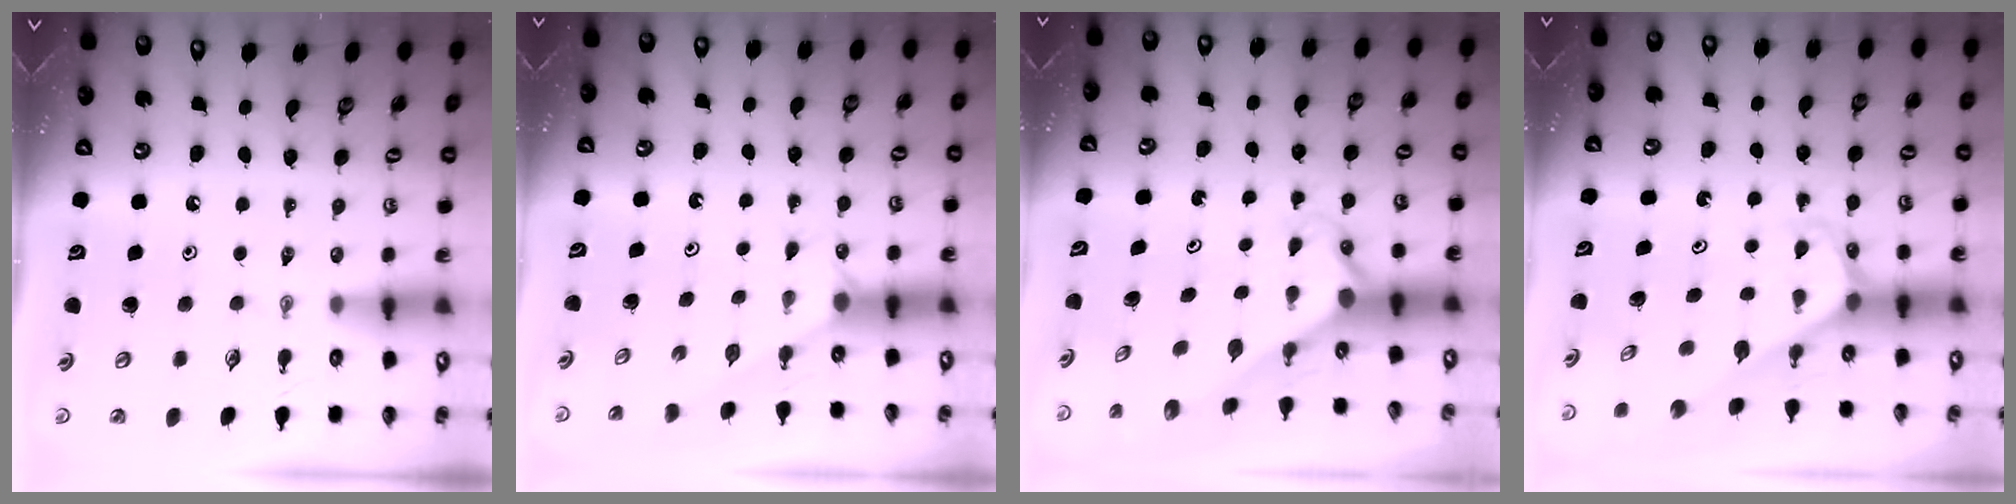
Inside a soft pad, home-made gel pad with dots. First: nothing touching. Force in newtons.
{"total": 1.1, "press": 1.1, "slide": 0.2}
{"total": 2.1, "press": 2.1, "slide": 0.1}
{"total": 2.7, "press": 2.7, "slide": 0.2}